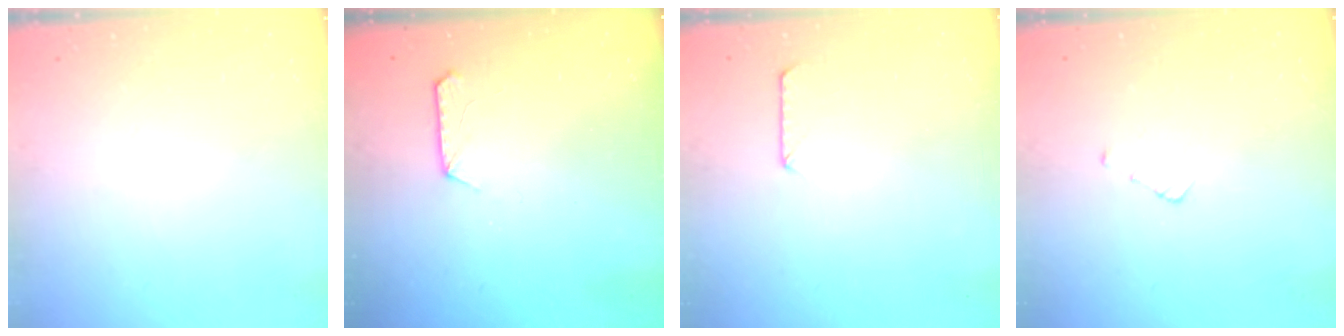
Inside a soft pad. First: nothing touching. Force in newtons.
{"total": 7.8, "press": 7.8, "slide": 0.9}
{"total": 6.8, "press": 6.8, "slide": 0.8}
{"total": 2.7, "press": 2.7, "slide": 0.3}